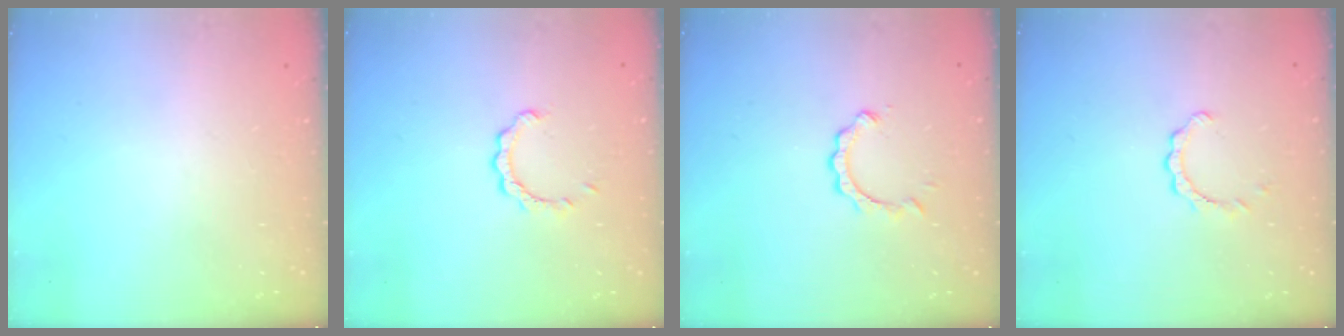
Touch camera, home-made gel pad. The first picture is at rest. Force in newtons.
{"total": 2.4, "press": 2.4, "slide": 0.2}
{"total": 2.7, "press": 2.6, "slide": 0.3}
{"total": 2.0, "press": 2.0, "slide": 0.2}